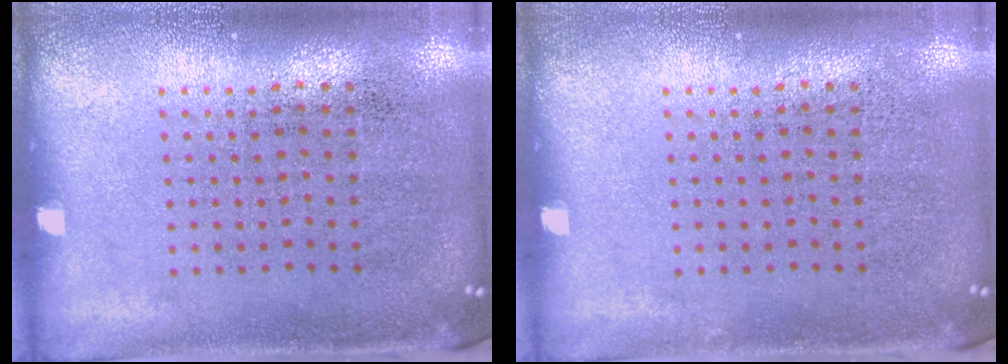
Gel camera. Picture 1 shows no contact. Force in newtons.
{"total": 0.0}